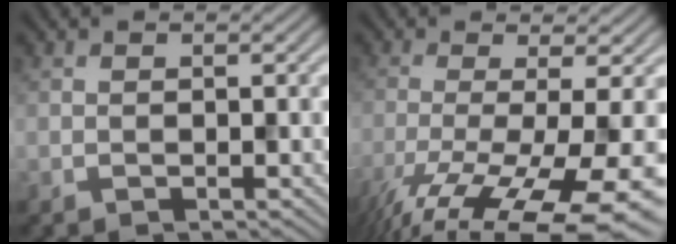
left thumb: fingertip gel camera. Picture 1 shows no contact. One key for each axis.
{"total": 14.2, "fx": -7.2, "fy": 3.0, "fz": 11.9, "tx": -0.215, "ty": -0.020, "tz": -0.099}